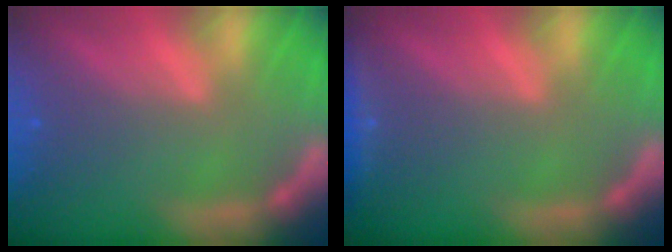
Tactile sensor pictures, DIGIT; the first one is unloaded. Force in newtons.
{"total": 1.9}